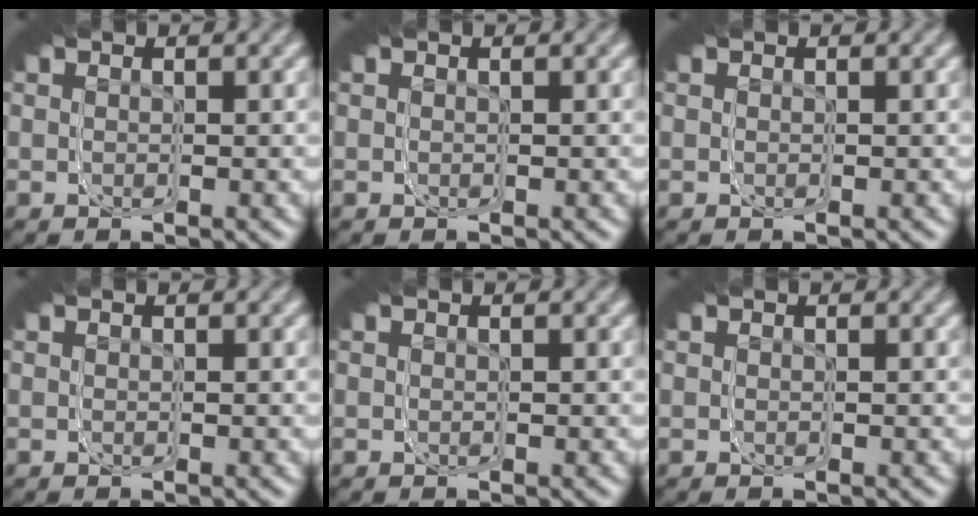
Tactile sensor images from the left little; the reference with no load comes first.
{"total": 0.0}
{"total": 0.0}
{"total": 0.0}
{"total": 0.0}
{"total": 0.0}